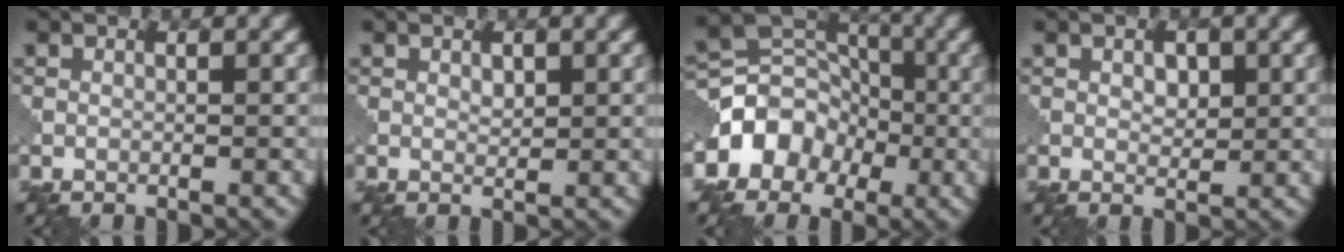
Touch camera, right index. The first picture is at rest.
{"total": 1.0, "force": [0.4, 0.6, 0.7], "torque": [-0.012, -0.001, 0.010]}
{"total": 5.6, "force": [-2.3, 4.5, 2.4], "torque": [-0.020, 0.014, -0.049]}
{"total": 1.8, "force": [0.6, 1.2, 1.3], "torque": [-0.021, -0.001, 0.010]}